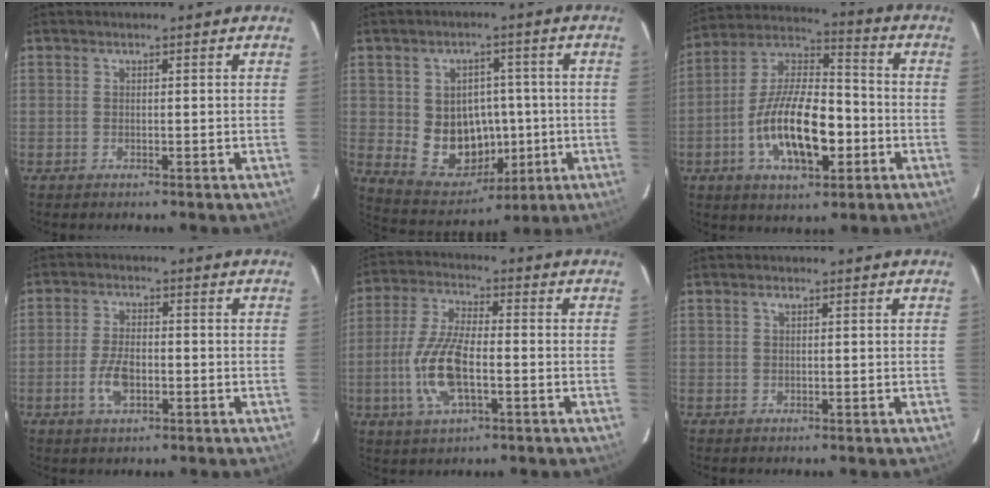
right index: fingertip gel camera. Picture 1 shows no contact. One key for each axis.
{"total": 12.1, "fx": -0.8, "fy": 10.4, "fz": 6.1, "tx": -0.118, "ty": 0.005, "tz": 0.012}
{"total": 17.4, "fx": -5.1, "fy": 7.5, "fz": 14.8, "tx": -0.287, "ty": 0.004, "tz": -0.089}
{"total": 6.0, "fx": -2.0, "fy": 2.9, "fz": 4.8, "tx": -0.102, "ty": 0.000, "tz": -0.036}
{"total": 11.8, "fx": -2.9, "fy": 4.2, "fz": 10.6, "tx": -0.228, "ty": 0.000, "tz": -0.058}
{"total": 0.6, "fx": 0.3, "fy": 0.3, "fz": 0.4, "tx": -0.009, "ty": 0.004, "tz": 0.005}